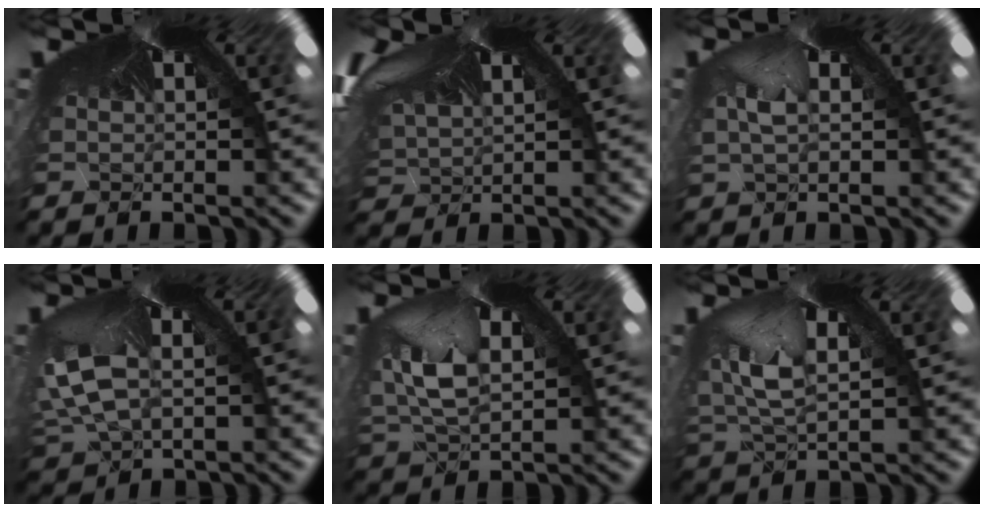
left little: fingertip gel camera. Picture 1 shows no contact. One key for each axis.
{"total": 1.4, "fx": 0.6, "fy": 1.3, "fz": 0.3, "tx": -0.030, "ty": -0.012, "tz": 0.029}
{"total": 2.1, "fx": -1.1, "fy": 1.6, "fz": 0.8, "tx": -0.036, "ty": -0.004, "tz": 0.009}
{"total": 4.5, "fx": -4.1, "fy": 1.5, "fz": -0.8, "tx": -0.042, "ty": -0.066, "tz": -0.030}
{"total": 2.9, "fx": -1.9, "fy": 2.0, "fz": -0.6, "tx": -0.029, "ty": -0.040, "tz": -0.003}
{"total": 3.1, "fx": -2.6, "fy": 1.7, "fz": -0.6, "tx": -0.035, "ty": -0.053, "tz": -0.005}